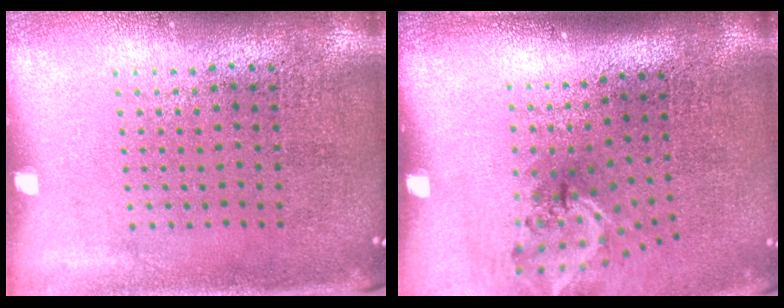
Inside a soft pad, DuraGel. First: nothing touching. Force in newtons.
{"total": 1.7, "press": 1.2, "slide": 1.3}